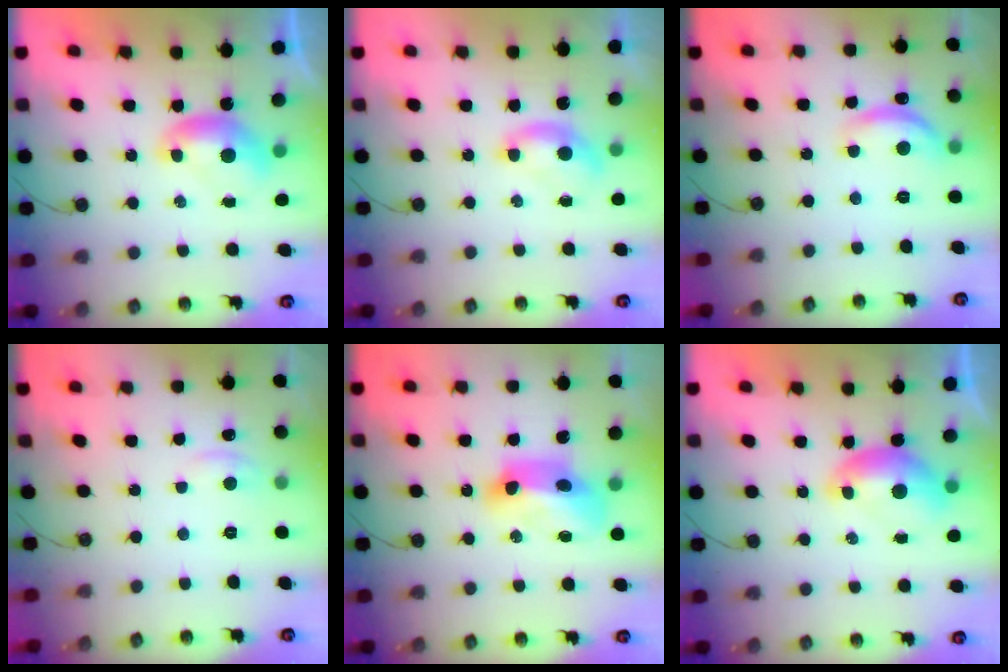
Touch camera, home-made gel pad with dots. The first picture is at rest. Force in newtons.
{"total": 1.2, "press": 1.1, "slide": 0.5}
{"total": 5.7, "press": 5.6, "slide": 0.8}
{"total": 0.7, "press": 0.3, "slide": 0.7}
{"total": 8.9, "press": 8.8, "slide": 1.3}
{"total": 1.7, "press": 1.5, "slide": 0.6}